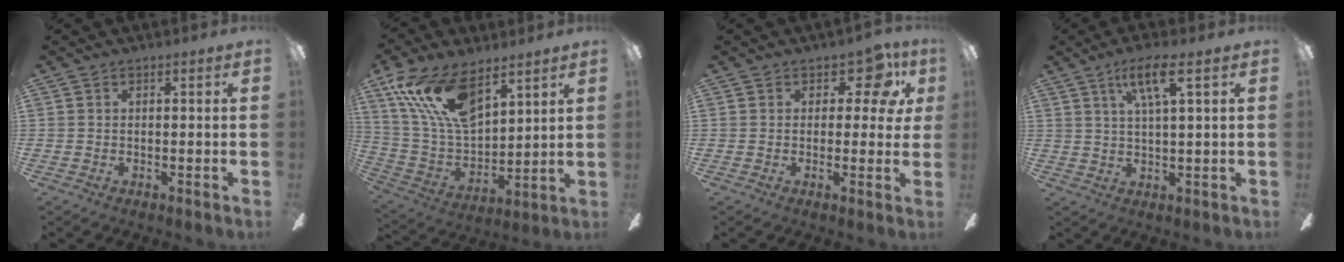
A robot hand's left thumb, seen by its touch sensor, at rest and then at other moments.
{"total": 18.8, "force": [11.6, 9.0, 11.8], "torque": [-0.256, -0.050, 0.209]}
{"total": 7.8, "force": [3.8, 4.6, 5.0], "torque": [-0.060, -0.018, 0.064]}
{"total": 7.5, "force": [3.8, 1.3, 6.3], "torque": [-0.114, -0.004, 0.059]}